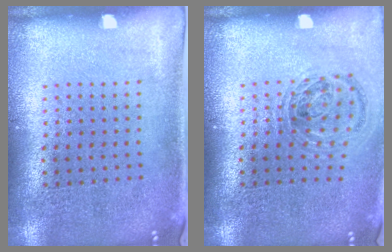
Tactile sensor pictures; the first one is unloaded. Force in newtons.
{"total": 1.0, "press": 1.0, "slide": 0.2}